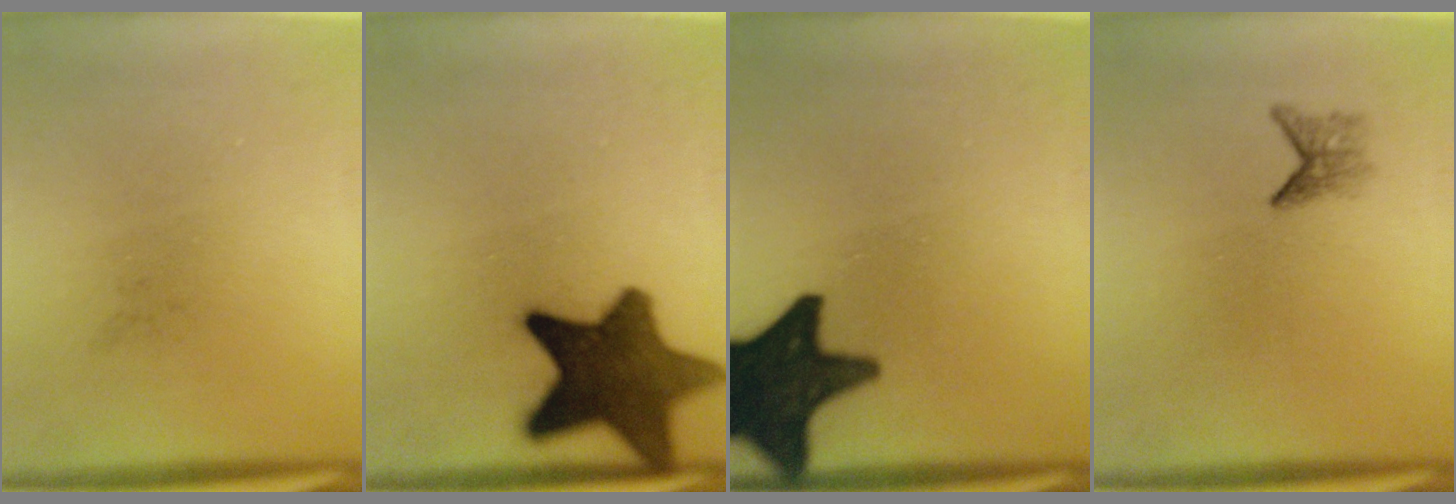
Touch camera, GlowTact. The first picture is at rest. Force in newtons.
{"total": 13.3}
{"total": 19.0}
{"total": 1.6}